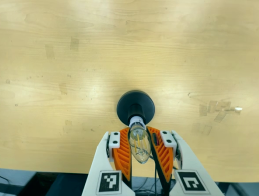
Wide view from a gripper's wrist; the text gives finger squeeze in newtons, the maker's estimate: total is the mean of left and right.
{"total": 20.2, "left": 19.0, "right": 21.5}